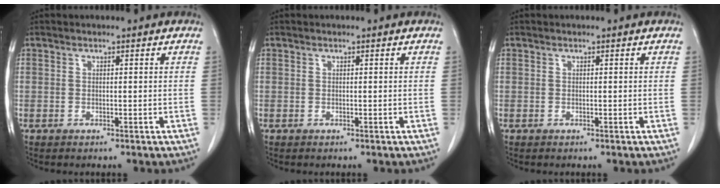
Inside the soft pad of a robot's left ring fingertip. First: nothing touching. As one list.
[{"total": 0.0}, {"total": 0.0}]